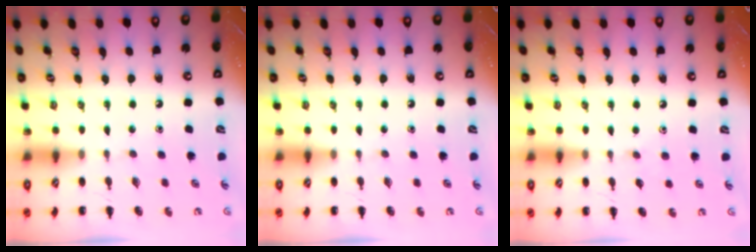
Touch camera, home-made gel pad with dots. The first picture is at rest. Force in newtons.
{"total": 0.0}
{"total": 2.9, "press": 2.7, "slide": 1.1}